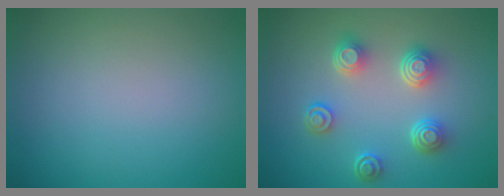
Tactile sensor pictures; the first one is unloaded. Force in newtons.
{"total": 4.6, "press": 3.6, "slide": 2.9}